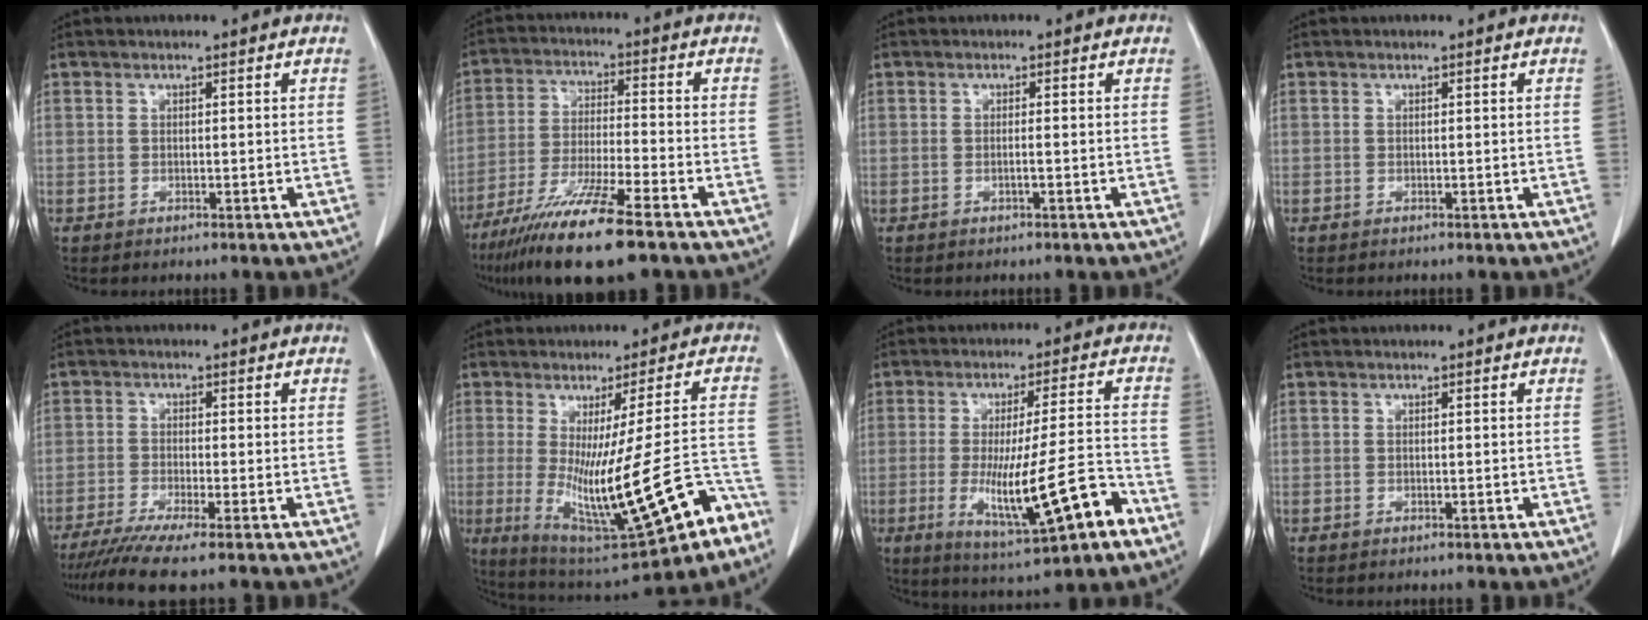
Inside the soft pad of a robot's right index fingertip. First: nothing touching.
{"total": 13.7, "force": [-9.4, 0.5, 10.0], "torque": [-0.199, -0.040, -0.168]}
{"total": 0.8, "force": [-0.3, -0.1, 0.8], "torque": [-0.014, 0.000, -0.004]}
{"total": 0.0}
{"total": 6.5, "force": [-5.0, -0.8, 4.0], "torque": [-0.065, -0.017, -0.086]}
{"total": 21.3, "force": [-8.7, 3.5, 19.1], "torque": [-0.278, -0.018, -0.112]}
{"total": 15.0, "force": [-5.4, 1.1, 13.9], "torque": [-0.240, -0.018, -0.074]}
{"total": 0.0}